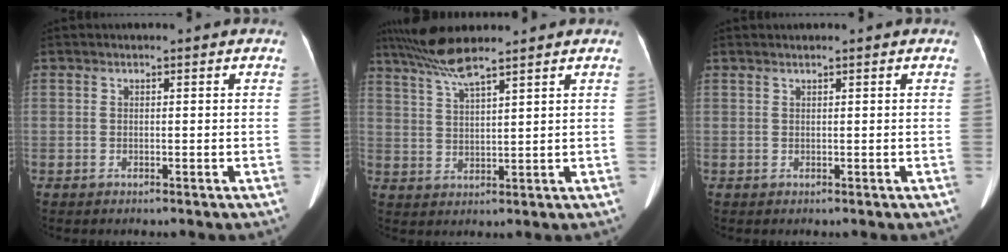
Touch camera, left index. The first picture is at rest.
{"total": 6.4, "force": [5.6, -0.4, 3.1], "torque": [-0.070, 0.010, 0.112]}
{"total": 0.7, "force": [0.6, -0.1, 0.3], "torque": [-0.011, 0.006, 0.017]}